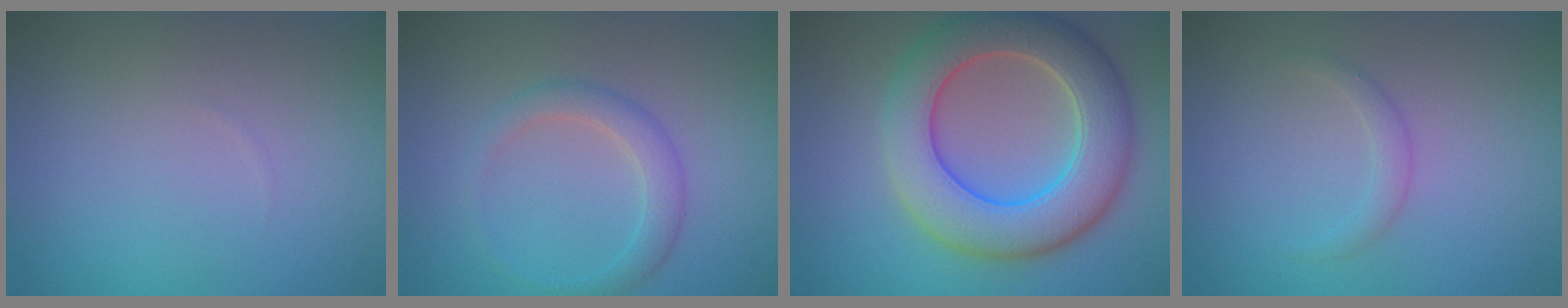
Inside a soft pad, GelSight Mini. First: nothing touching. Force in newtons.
{"total": 2.4, "press": 2.4, "slide": 0.1}
{"total": 8.9, "press": 8.9, "slide": 0.3}
{"total": 1.2, "press": 1.2, "slide": 0.0}